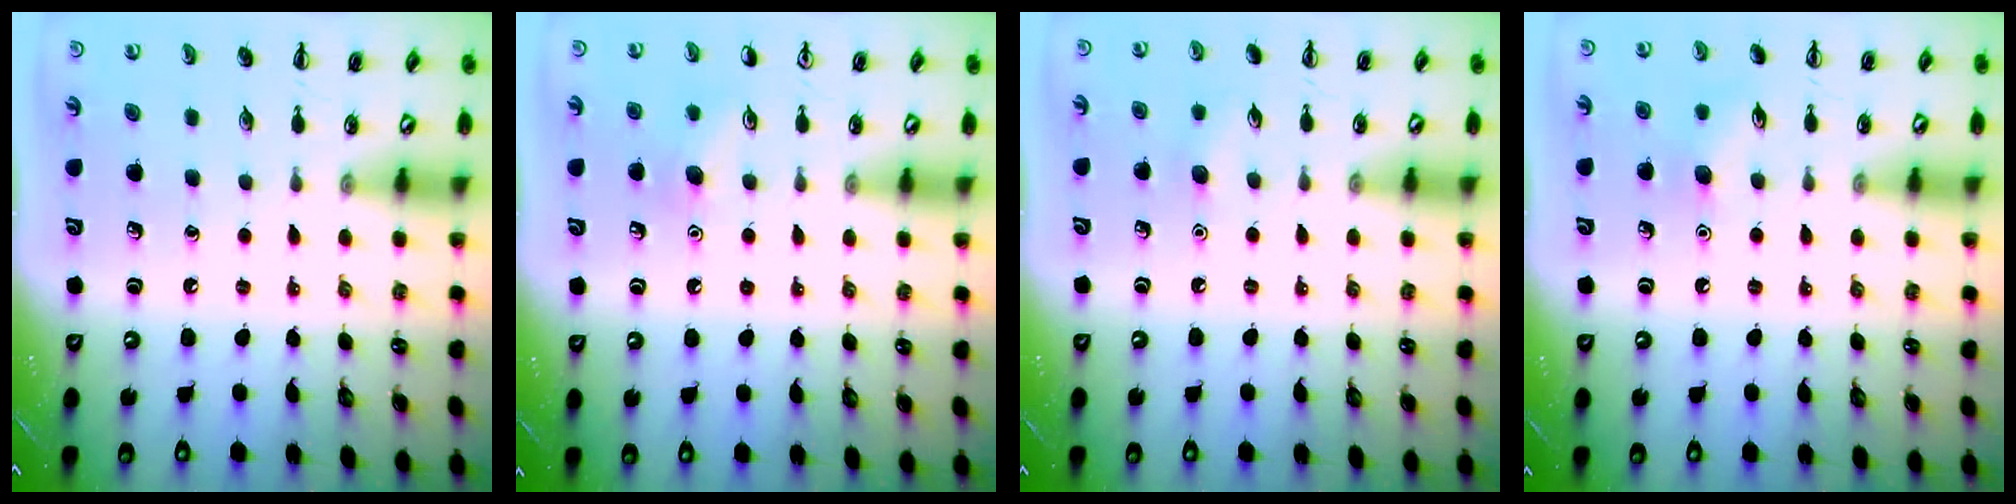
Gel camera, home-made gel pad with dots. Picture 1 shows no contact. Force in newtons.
{"total": 7.7, "press": 7.5, "slide": 1.9}
{"total": 5.2, "press": 5.0, "slide": 1.2}
{"total": 7.8, "press": 7.7, "slide": 1.4}